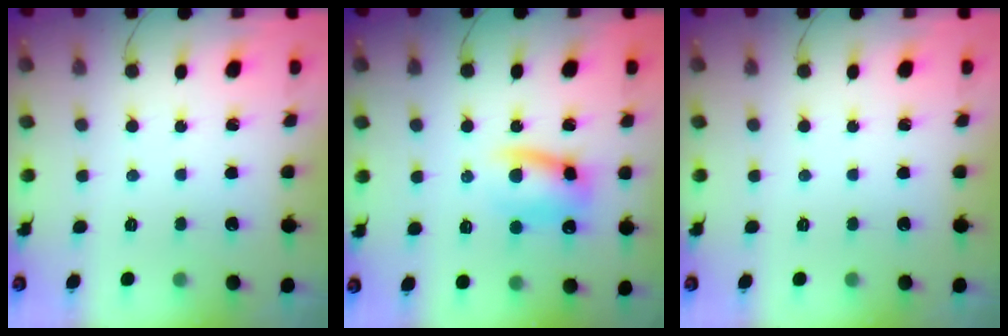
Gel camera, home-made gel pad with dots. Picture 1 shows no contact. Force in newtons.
{"total": 10.7, "press": 10.5, "slide": 2.0}
{"total": 0.0}